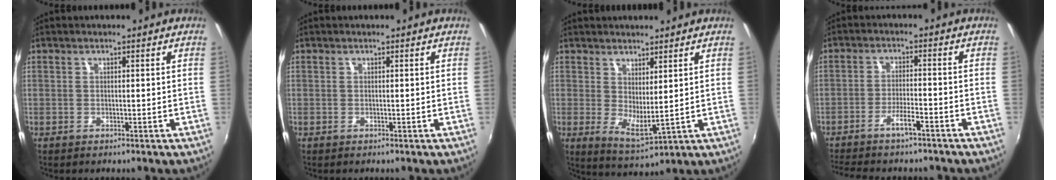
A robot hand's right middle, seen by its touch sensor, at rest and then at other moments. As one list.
[{"total": 0.0}, {"total": 5.6, "force": [2.2, 1.9, 4.9], "torque": [-0.082, -0.020, 0.041]}, {"total": 7.0, "force": [-5.9, 1.0, 3.7], "torque": [-0.089, -0.001, -0.099]}]